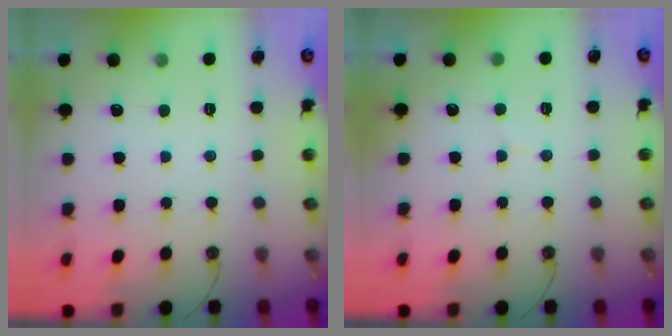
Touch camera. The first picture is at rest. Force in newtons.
{"total": 4.7, "press": 4.6, "slide": 0.3}